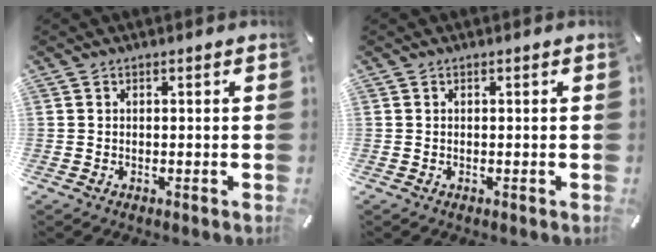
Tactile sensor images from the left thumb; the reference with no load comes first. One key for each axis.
{"total": 0.0}